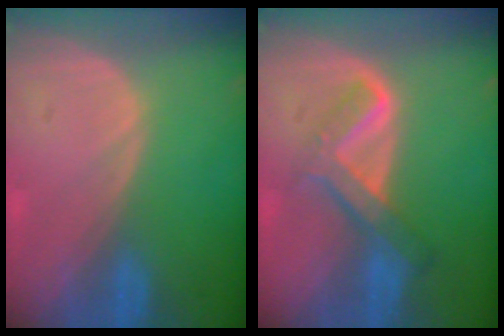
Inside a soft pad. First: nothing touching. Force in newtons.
{"total": 6.7, "press": 5.7, "slide": 3.6}